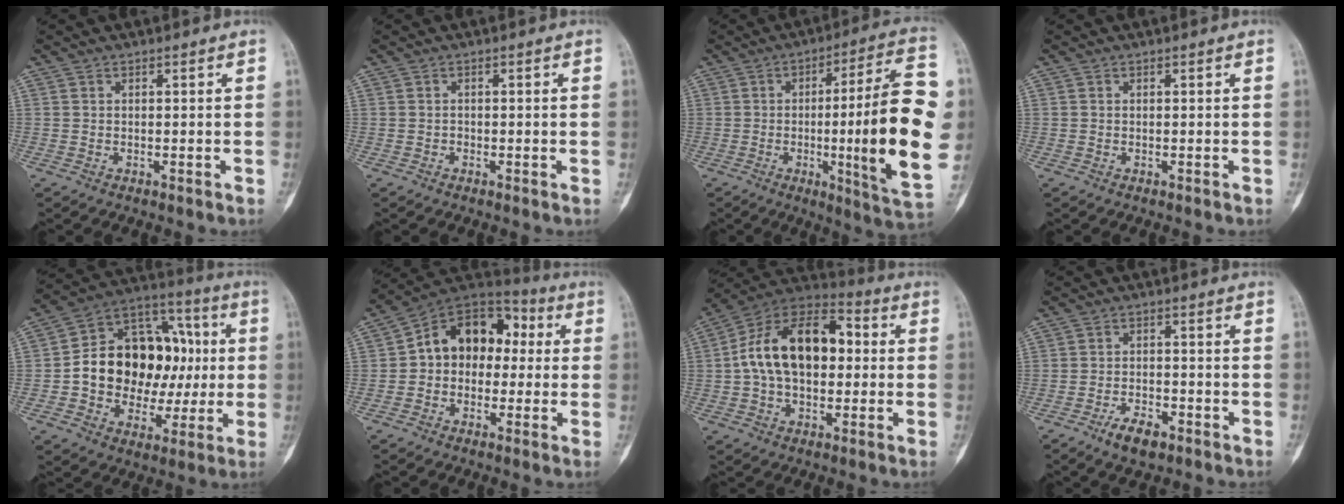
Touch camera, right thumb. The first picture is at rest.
{"total": 0.5, "force": [-0.2, 0.4, 0.3], "torque": [0.000, 0.002, -0.008]}
{"total": 23.4, "force": [-1.3, 2.5, 23.2], "torque": [-0.329, 0.004, -0.020]}
{"total": 0.0}
{"total": 22.7, "force": [0.6, 16.3, 15.8], "torque": [-0.201, 0.043, 0.018]}
{"total": 14.6, "force": [1.0, 10.9, 9.8], "torque": [-0.101, 0.047, 0.001]}
{"total": 19.0, "force": [1.2, 11.8, 14.8], "torque": [-0.231, 0.039, 0.012]}
{"total": 5.4, "force": [-3.4, 2.4, 3.5], "torque": [-0.058, 0.015, -0.056]}